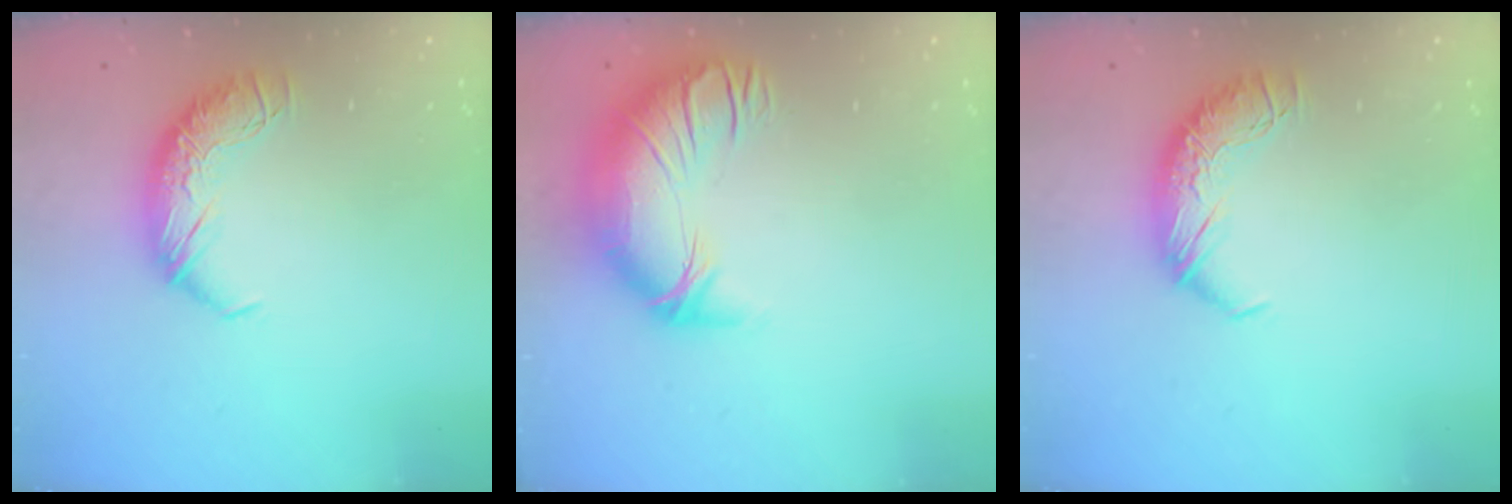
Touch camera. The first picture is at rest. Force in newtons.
{"total": 3.7, "press": 2.0, "slide": 3.1}
{"total": 0.0}